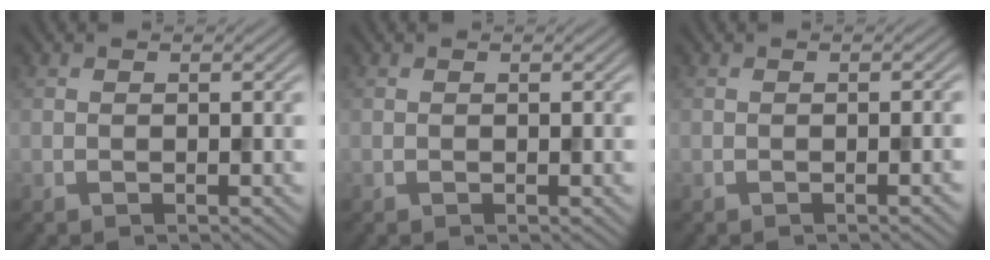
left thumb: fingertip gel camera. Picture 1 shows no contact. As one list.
[{"total": 0.0}, {"total": 1.2, "force": [-0.4, 0.2, 1.1], "torque": [-0.012, 0.003, -0.007]}]